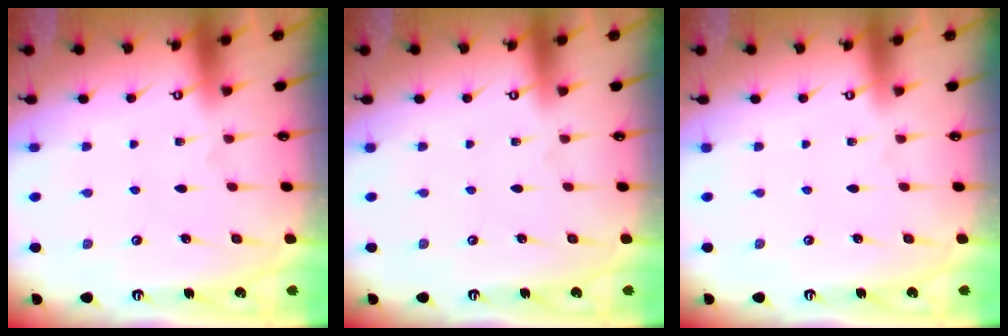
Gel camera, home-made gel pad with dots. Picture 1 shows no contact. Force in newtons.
{"total": 0.0}
{"total": 0.0}